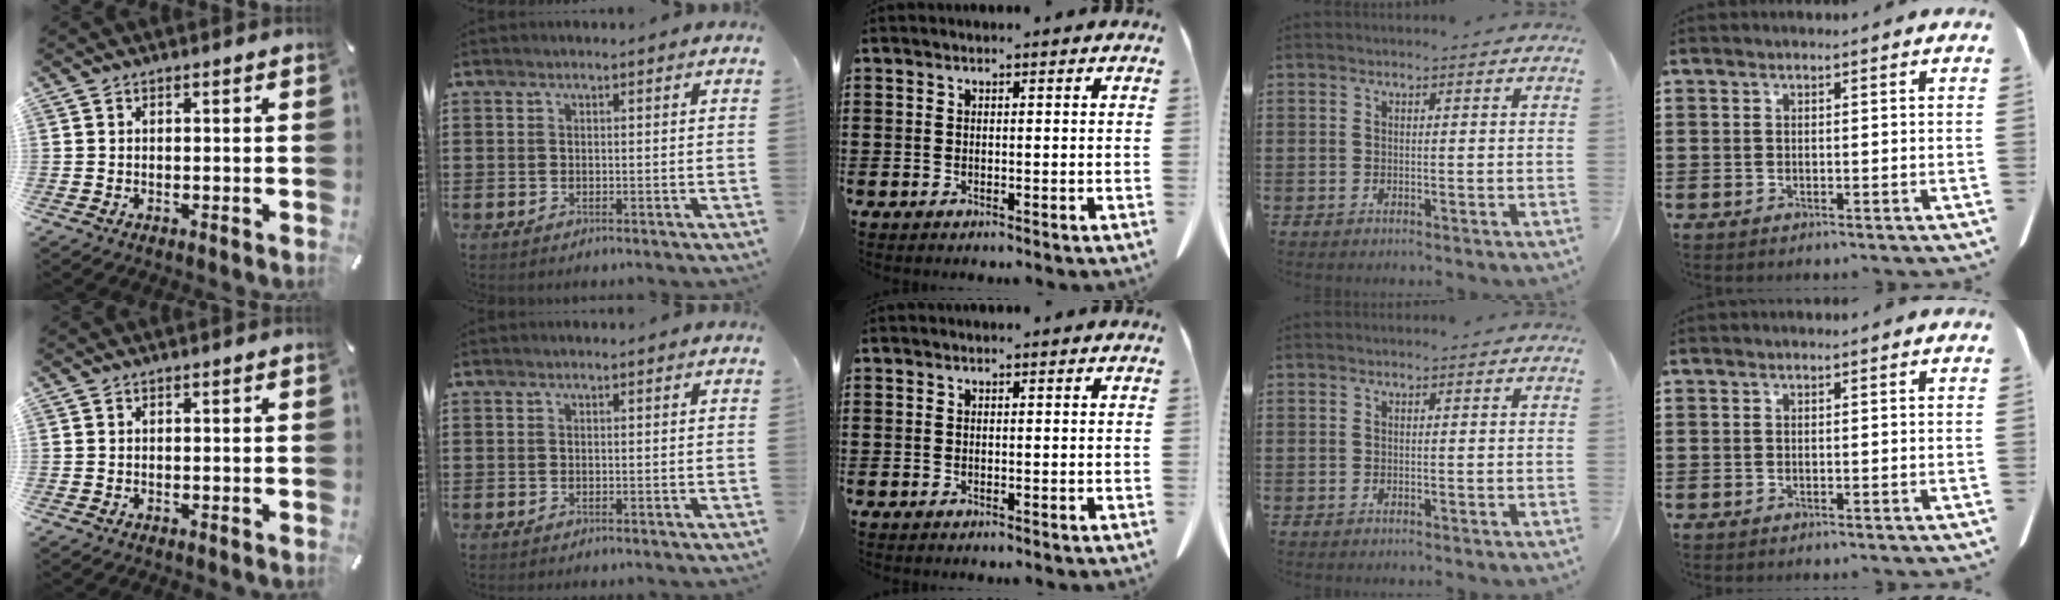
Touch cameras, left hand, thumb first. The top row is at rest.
{}